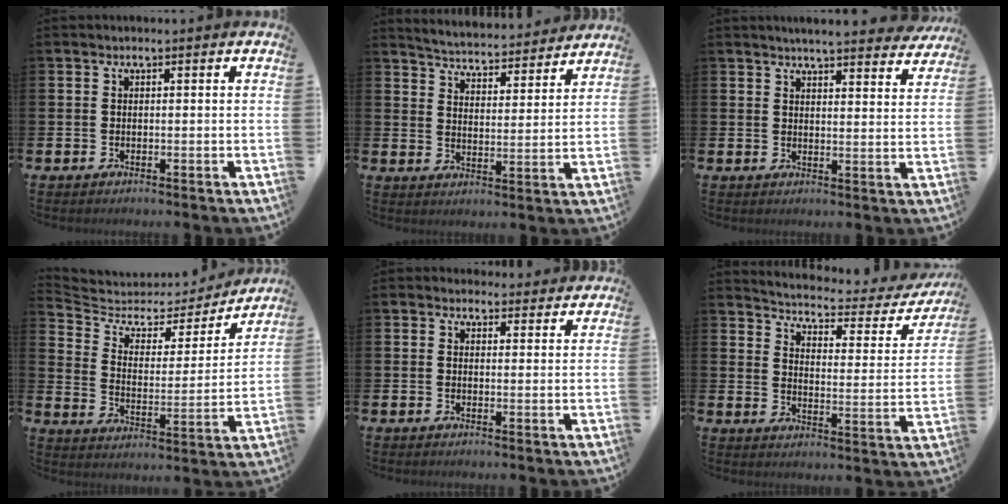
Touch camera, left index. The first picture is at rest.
{"total": 5.0, "force": [5.0, 0.5, 0.1], "torque": [-0.026, -0.045, 0.083]}
{"total": 4.8, "force": [4.6, 0.0, 1.2], "torque": [-0.020, -0.030, 0.078]}
{"total": 5.6, "force": [4.6, 2.8, 1.7], "torque": [-0.062, -0.036, 0.070]}
{"total": 2.5, "force": [2.4, 0.8, -0.1], "torque": [0.011, -0.013, 0.041]}
{"total": 4.4, "force": [4.1, 1.0, 1.4], "torque": [-0.043, -0.038, 0.059]}